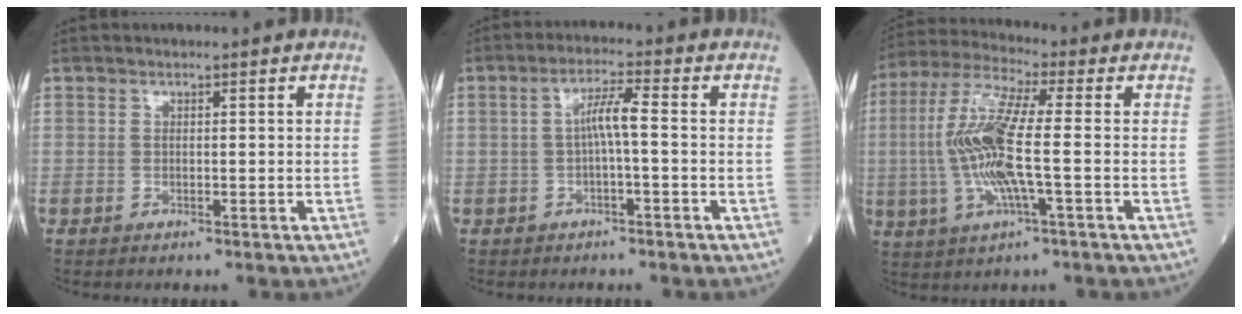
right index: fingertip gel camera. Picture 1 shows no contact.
{"total": 4.1, "force": [-0.3, 0.2, 4.1], "torque": [-0.073, 0.014, -0.003]}
{"total": 12.7, "force": [-1.0, 1.4, 12.6], "torque": [-0.275, 0.005, -0.025]}